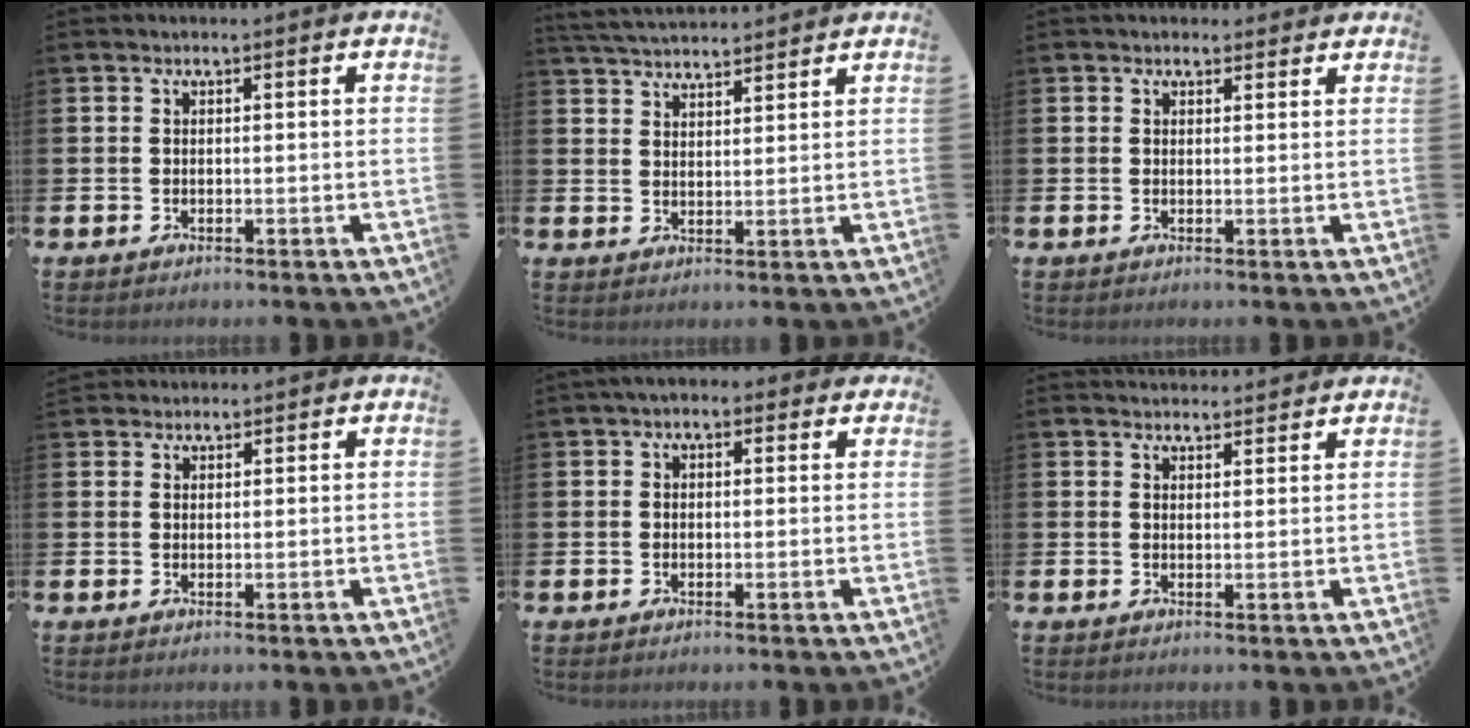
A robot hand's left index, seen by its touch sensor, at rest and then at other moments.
{"total": 4.3, "force": [4.2, 0.4, 0.4], "torque": [-0.021, -0.021, 0.078]}
{"total": 1.6, "force": [1.4, 0.8, 0.0], "torque": [0.006, 0.003, 0.024]}
{"total": 1.8, "force": [1.7, 0.6, -0.1], "torque": [0.008, -0.002, 0.031]}
{"total": 1.9, "force": [1.3, 1.2, 0.7], "torque": [-0.017, 0.009, 0.022]}
{"total": 2.6, "force": [2.5, 0.4, -0.1], "torque": [0.012, -0.017, 0.043]}